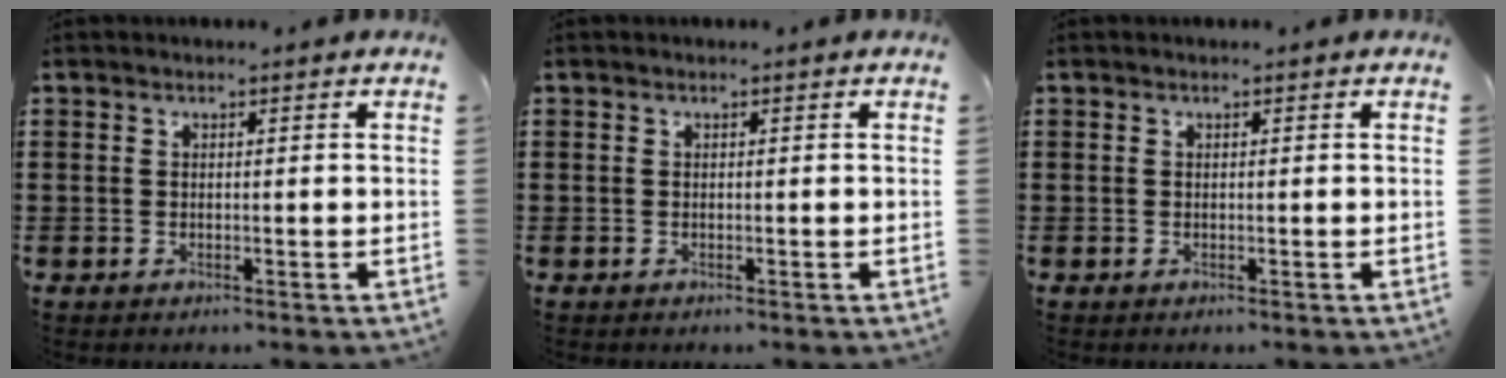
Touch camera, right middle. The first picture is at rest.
{"total": 0.0}
{"total": 0.0}